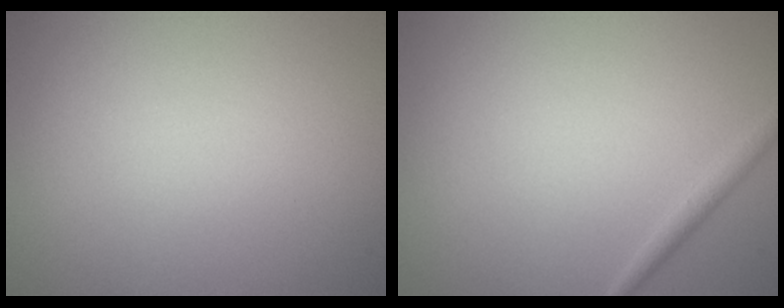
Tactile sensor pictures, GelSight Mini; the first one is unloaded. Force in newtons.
{"total": 1.1, "press": 1.1, "slide": 0.0}